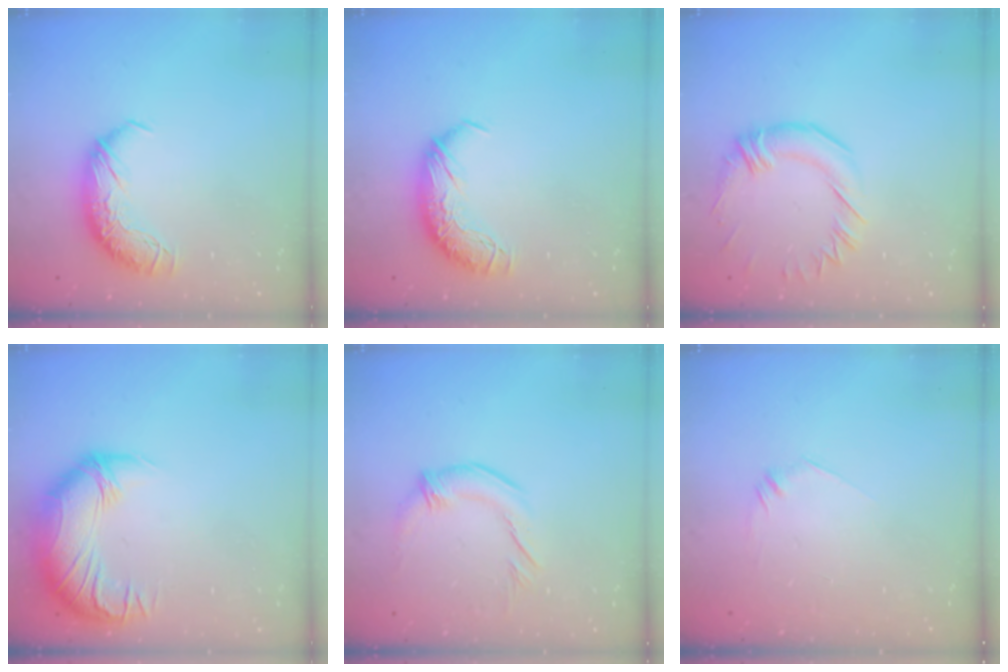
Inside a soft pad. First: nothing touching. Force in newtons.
{"total": 0.0}
{"total": 0.9, "press": 0.0, "slide": 0.9}
{"total": 2.8, "press": 0.1, "slide": 2.8}
{"total": 1.1, "press": 0.9, "slide": 0.7}
{"total": 7.7, "press": 7.6, "slide": 0.8}